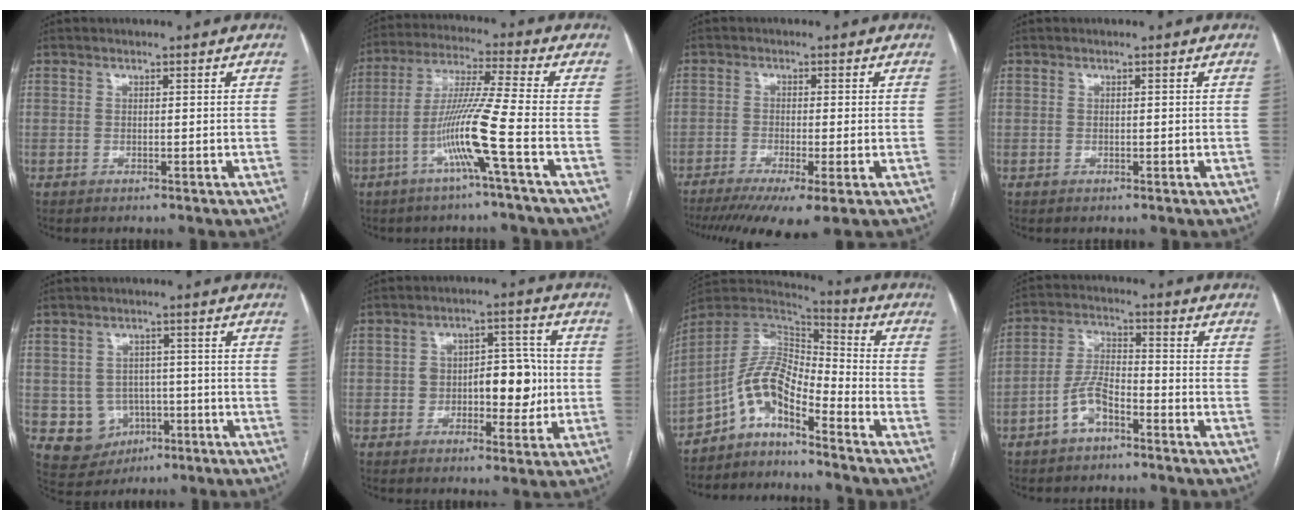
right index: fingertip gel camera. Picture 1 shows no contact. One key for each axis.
{"total": 10.7, "fx": -4.1, "fy": -2.0, "fz": 9.7, "tx": -0.192, "ty": -0.003, "tz": -0.084}
{"total": 9.8, "fx": -6.2, "fy": 1.4, "fz": 7.5, "tx": -0.122, "ty": -0.017, "tz": -0.102}
{"total": 0.0}
{"total": 6.9, "fx": -1.8, "fy": 6.4, "fz": 1.8, "tx": -0.031, "ty": 0.014, "tz": -0.014}
{"total": 9.9, "fx": -0.7, "fy": 5.2, "fz": 8.4, "tx": -0.110, "ty": 0.029, "tz": -0.002}
{"total": 9.6, "fx": -6.5, "fy": 2.5, "fz": 6.6, "tx": -0.129, "ty": 0.030, "tz": -0.121}
{"total": 6.6, "fx": -3.7, "fy": 2.7, "fz": 4.7, "tx": -0.105, "ty": 0.015, "tz": -0.070}